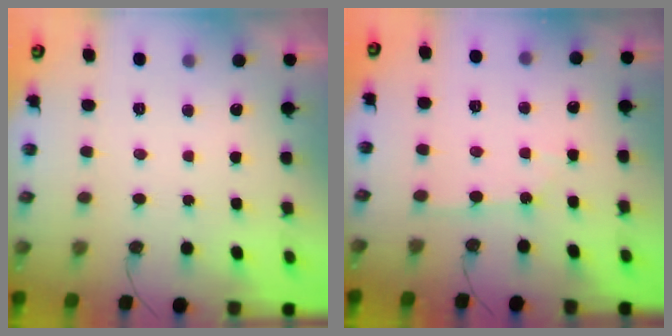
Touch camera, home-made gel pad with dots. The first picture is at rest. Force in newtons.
{"total": 1.6, "press": 1.6, "slide": 0.3}